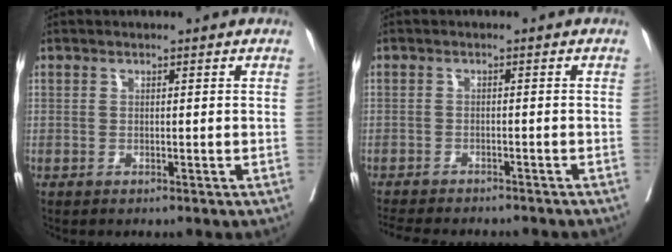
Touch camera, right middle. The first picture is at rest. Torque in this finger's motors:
{"motor_torque": [0.19, -0.36, 0.06, 0.02]}